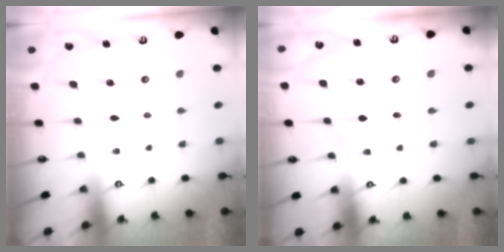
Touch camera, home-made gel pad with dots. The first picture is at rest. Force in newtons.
{"total": 1.3, "press": 1.3, "slide": 0.1}